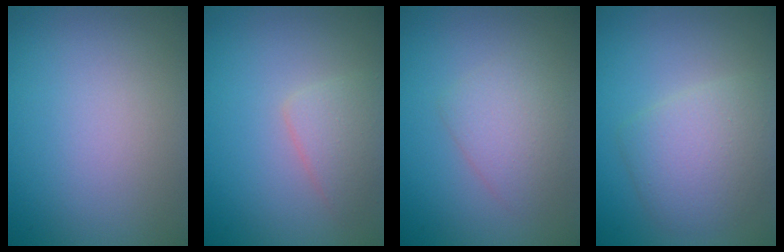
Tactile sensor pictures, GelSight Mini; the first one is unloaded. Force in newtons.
{"total": 2.4, "press": 2.4, "slide": 0.1}
{"total": 2.5, "press": 2.5, "slide": 0.1}
{"total": 4.1, "press": 4.1, "slide": 0.1}